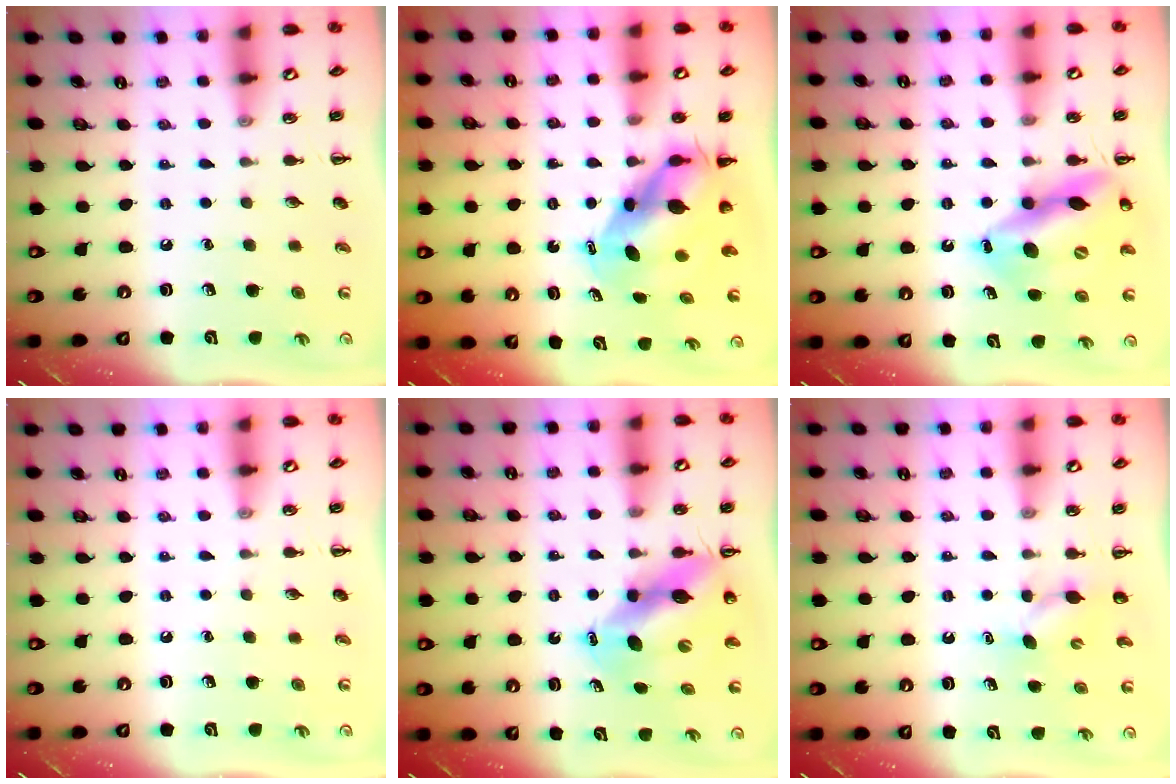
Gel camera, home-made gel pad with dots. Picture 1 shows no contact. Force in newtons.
{"total": 7.6, "press": 7.3, "slide": 2.0}
{"total": 15.2, "press": 14.6, "slide": 4.3}
{"total": 0.0}
{"total": 10.2, "press": 9.9, "slide": 2.6}
{"total": 3.7, "press": 3.6, "slide": 1.0}